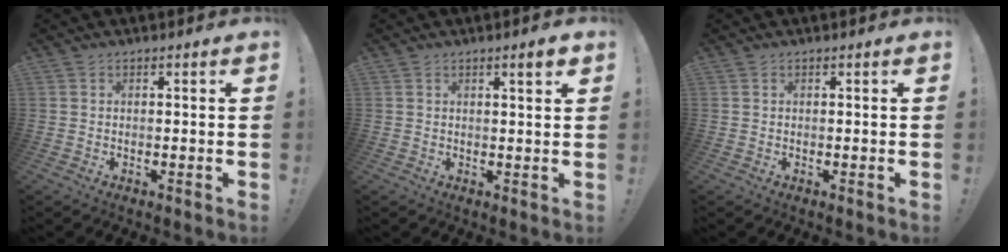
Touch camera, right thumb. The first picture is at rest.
{"total": 3.0, "force": [1.7, 0.4, 2.5], "torque": [-0.021, -0.011, 0.022]}
{"total": 0.0}